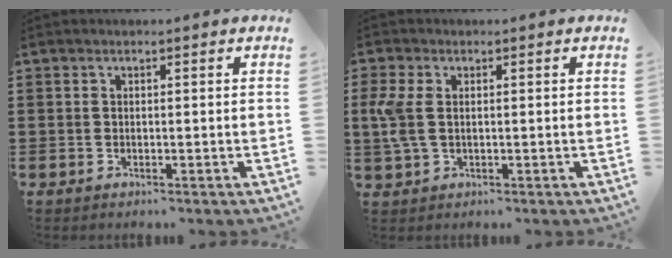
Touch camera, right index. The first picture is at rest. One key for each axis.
{"total": 5.0, "fx": 0.3, "fy": 2.8, "fz": 4.1, "tx": -0.119, "ty": -0.005, "tz": -0.005}